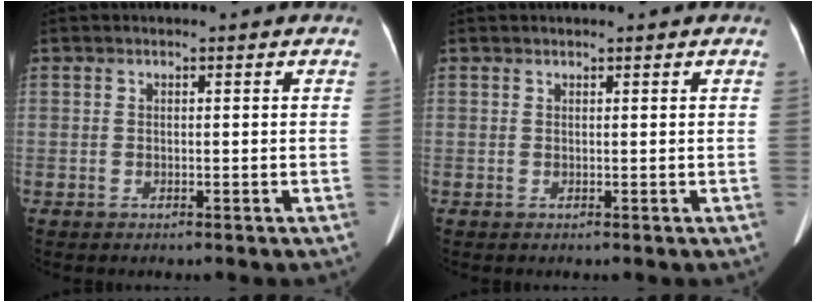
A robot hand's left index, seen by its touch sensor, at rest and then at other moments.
{"total": 0.5, "force": [0.5, 0.1, 0.1], "torque": [-0.003, 0.009, 0.011]}